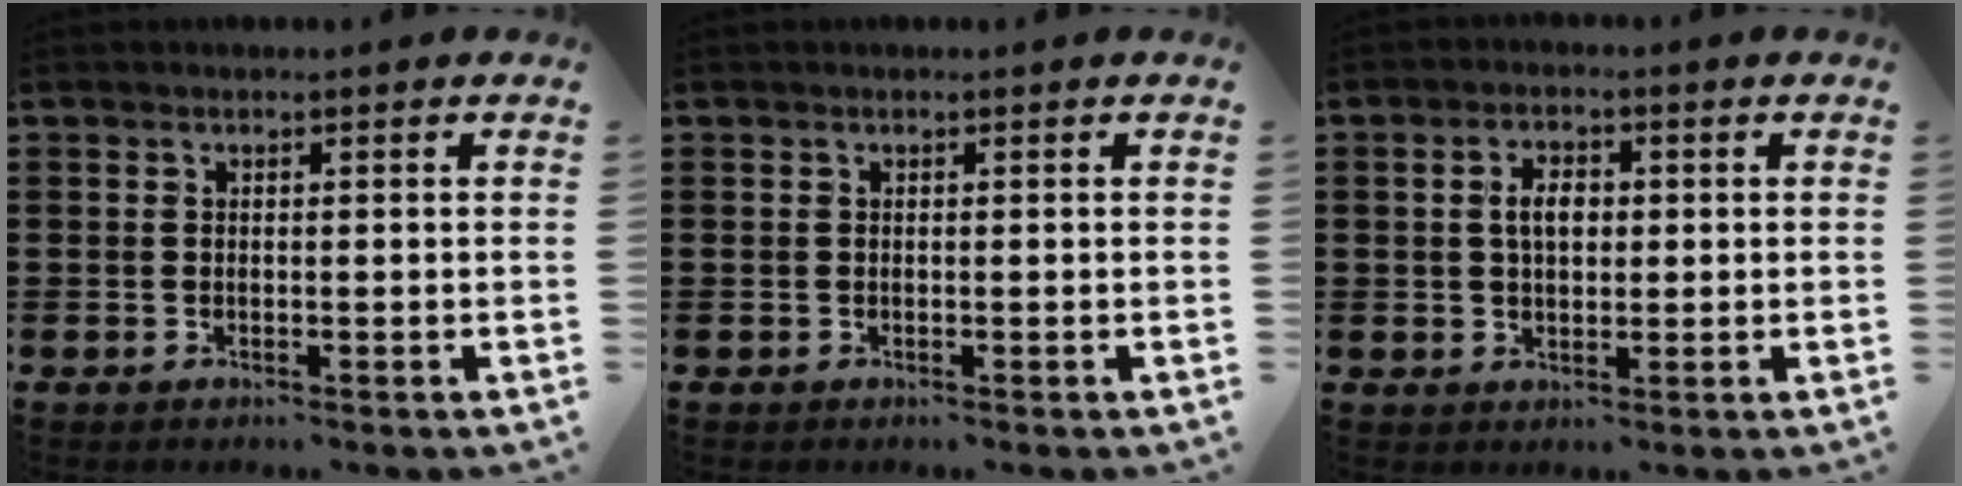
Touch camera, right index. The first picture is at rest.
{"total": 0.0}
{"total": 3.8, "force": [0.5, 2.1, 3.1], "torque": [-0.058, 0.006, 0.004]}